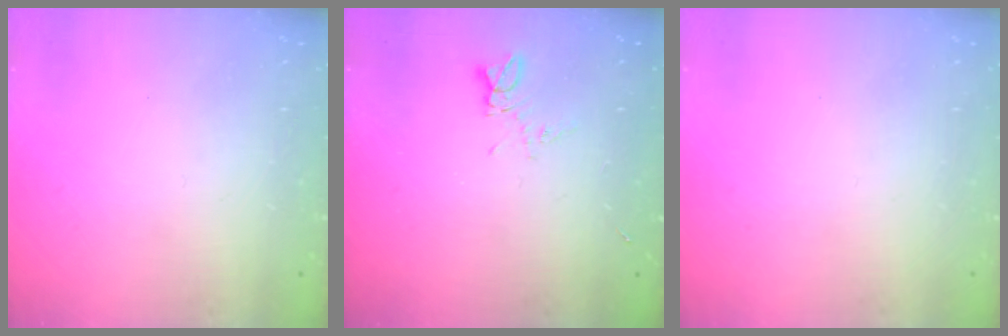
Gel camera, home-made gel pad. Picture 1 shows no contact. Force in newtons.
{"total": 5.4, "press": 5.3, "slide": 0.7}
{"total": 0.0}